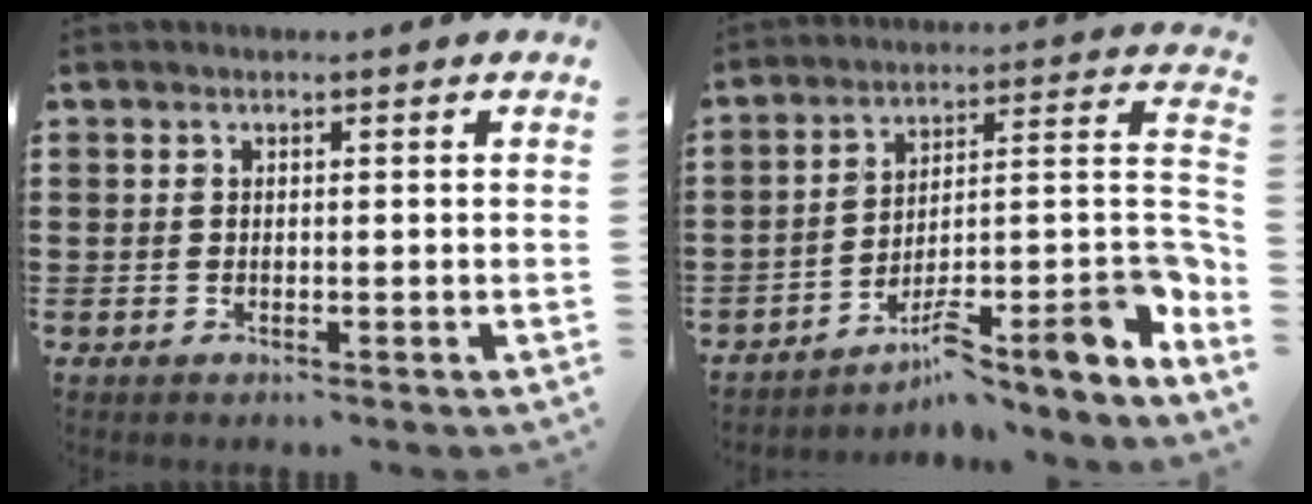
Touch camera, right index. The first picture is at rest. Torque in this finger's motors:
{"motor_torque": [2.14, 0.00, 0.61, 0.14]}